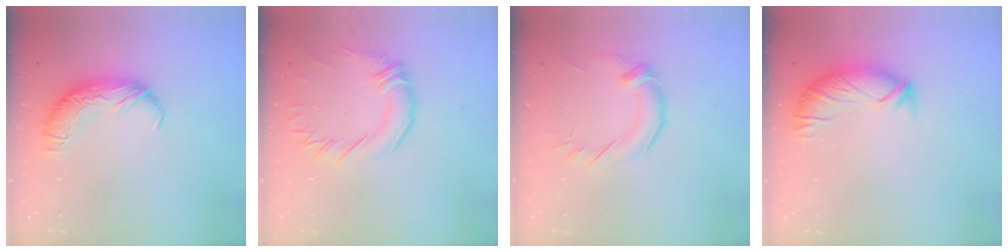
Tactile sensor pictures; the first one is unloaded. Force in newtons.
{"total": 0.9, "press": 0.0, "slide": 0.9}
{"total": 1.2, "press": 0.3, "slide": 1.1}
{"total": 3.3, "press": 3.1, "slide": 1.2}